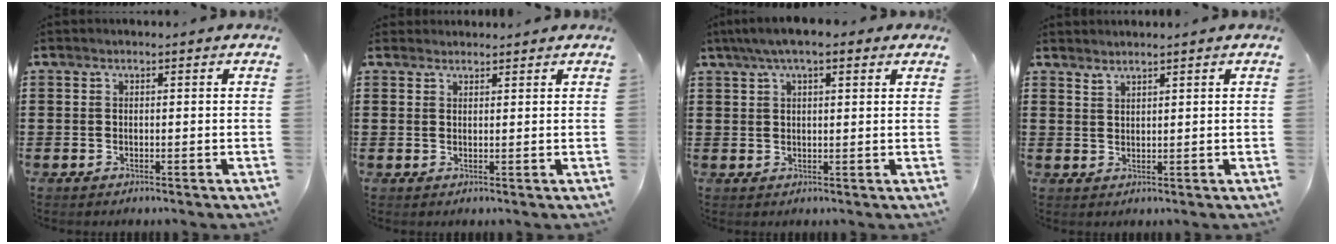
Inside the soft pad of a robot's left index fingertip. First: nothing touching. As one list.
[{"total": 1.5, "force": [1.5, 0.4, 0.0], "torque": [-0.003, 0.003, 0.030]}, {"total": 4.6, "force": [2.8, 1.3, 3.4], "torque": [-0.071, 0.009, 0.048]}, {"total": 1.5, "force": [1.5, -0.1, 0.0], "torque": [-0.003, 0.001, 0.029]}]